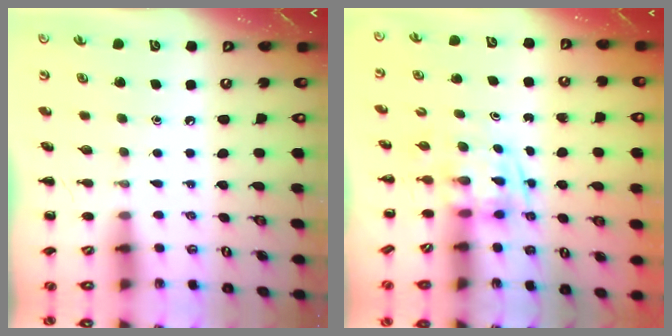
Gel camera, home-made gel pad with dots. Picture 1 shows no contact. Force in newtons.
{"total": 3.2, "press": 3.2, "slide": 0.3}